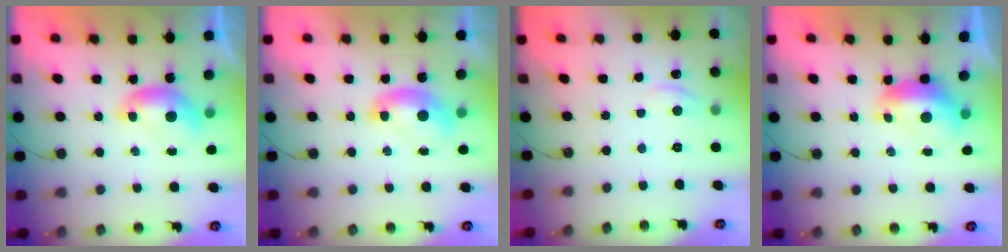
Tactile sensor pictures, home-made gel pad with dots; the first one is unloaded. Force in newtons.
{"total": 1.6, "press": 1.6, "slide": 0.2}
{"total": 1.2, "press": 1.1, "slide": 0.5}
{"total": 1.6, "press": 1.4, "slide": 0.7}